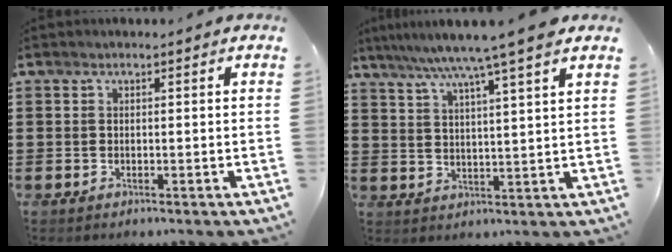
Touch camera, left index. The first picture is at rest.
{"total": 7.6, "force": [5.9, -1.2, 4.7], "torque": [-0.107, -0.022, 0.098]}